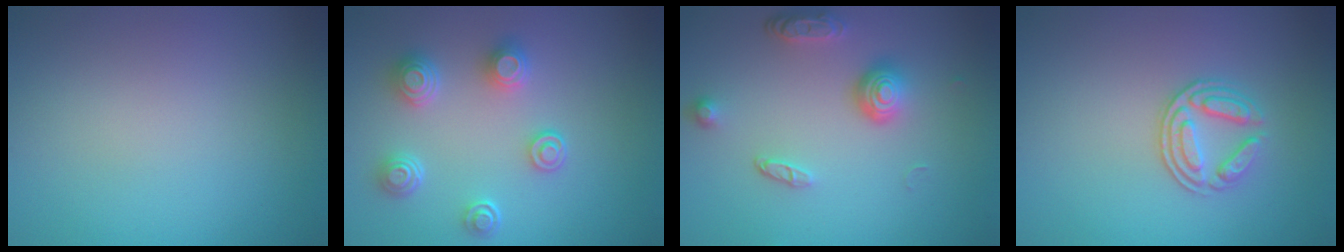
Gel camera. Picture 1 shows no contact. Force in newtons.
{"total": 3.8, "press": 3.3, "slide": 2.0}
{"total": 3.9, "press": 2.9, "slide": 2.7}
{"total": 3.0, "press": 2.5, "slide": 1.6}